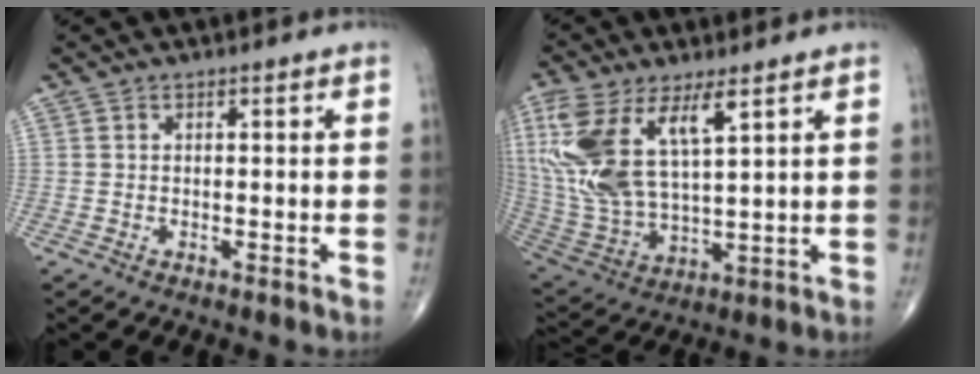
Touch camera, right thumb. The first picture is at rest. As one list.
[{"total": 17.4, "force": [6.9, 7.1, 14.4], "torque": [-0.311, -0.019, 0.146]}]